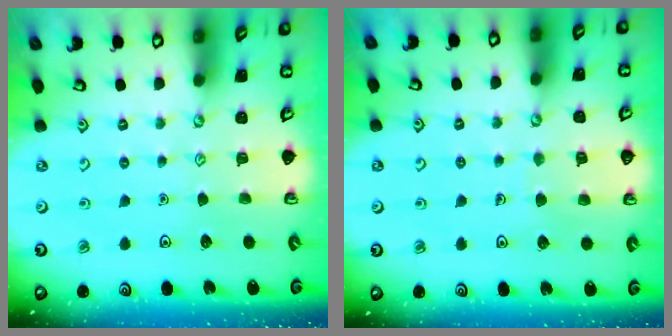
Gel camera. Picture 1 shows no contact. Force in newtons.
{"total": 4.6, "press": 4.6, "slide": 0.4}